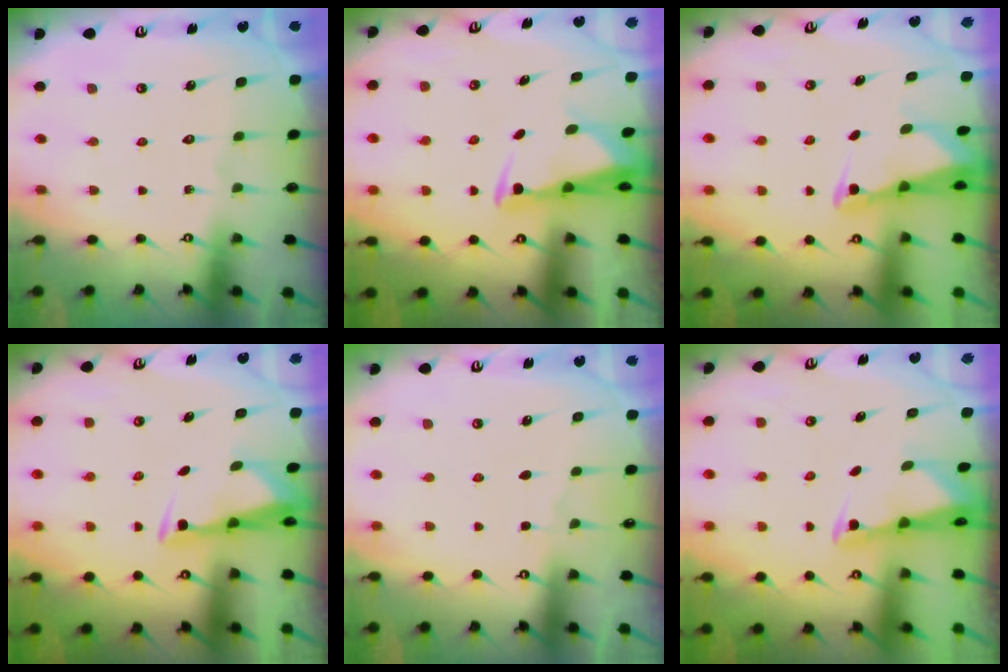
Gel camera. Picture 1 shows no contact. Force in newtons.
{"total": 2.8, "press": 2.7, "slide": 1.0}
{"total": 2.4, "press": 2.4, "slide": 0.3}
{"total": 3.3, "press": 3.2, "slide": 0.9}
{"total": 1.2, "press": 1.2, "slide": 0.3}
{"total": 2.0, "press": 2.0, "slide": 0.3}